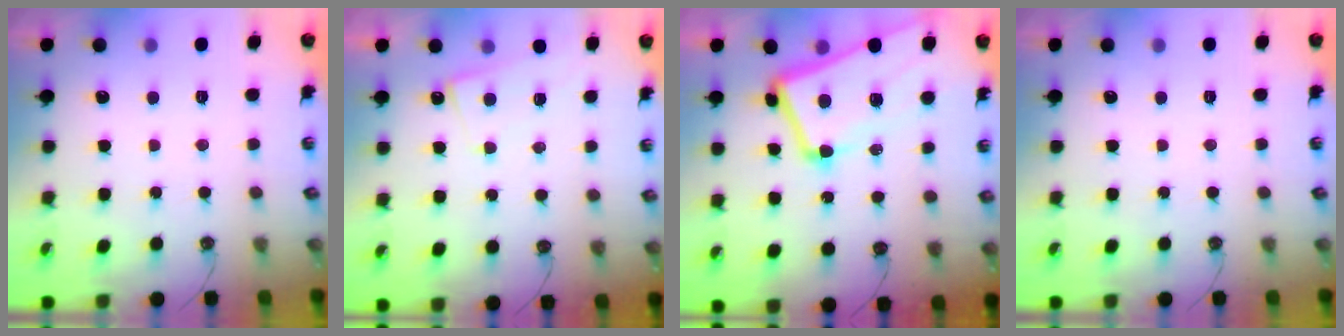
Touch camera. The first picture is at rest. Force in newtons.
{"total": 1.1, "press": 1.0, "slide": 0.2}
{"total": 11.5, "press": 11.3, "slide": 2.2}
{"total": 0.0}